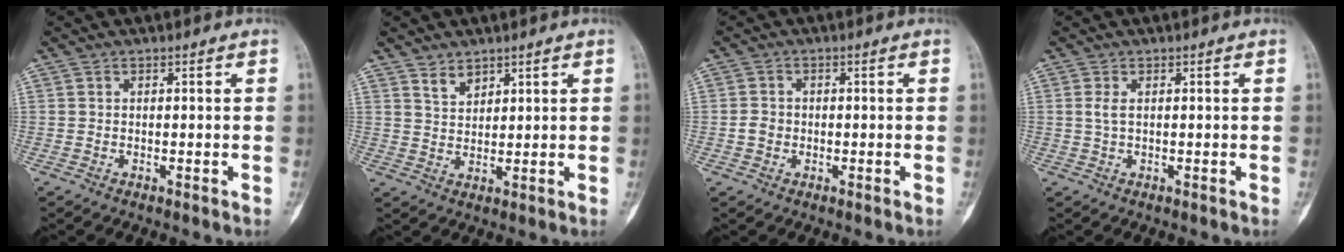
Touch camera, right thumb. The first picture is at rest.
{"total": 3.1, "force": [2.5, 1.6, 1.0], "torque": [-0.005, -0.022, 0.051]}
{"total": 2.1, "force": [-0.4, 1.8, 0.9], "torque": [-0.010, 0.007, -0.009]}
{"total": 1.4, "force": [0.4, 0.5, 1.2], "torque": [-0.035, 0.004, 0.014]}